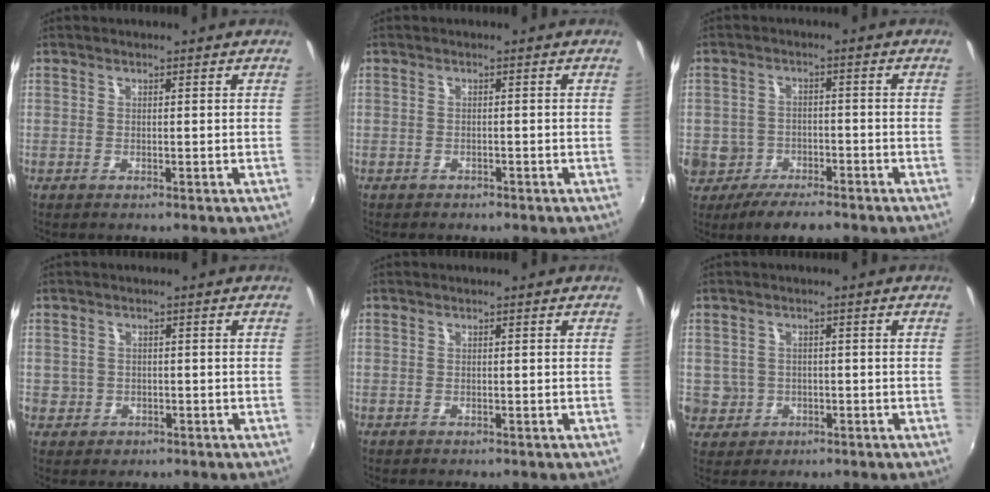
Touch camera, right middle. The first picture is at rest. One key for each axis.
{"total": 1.0, "fx": -0.8, "fy": 0.5, "fz": 0.1, "tx": -0.006, "ty": 0.003, "tz": -0.011}
{"total": 9.7, "fx": -5.9, "fy": 6.1, "fz": 4.7, "tx": -0.129, "ty": -0.017, "tz": -0.106}
{"total": 3.4, "fx": -0.7, "fy": 3.2, "fz": 0.9, "tx": -0.025, "ty": -0.001, "tz": -0.006}
{"total": 0.0}
{"total": 7.0, "fx": -1.0, "fy": 6.6, "fz": 1.9, "tx": -0.069, "ty": 0.007, "tz": -0.004}